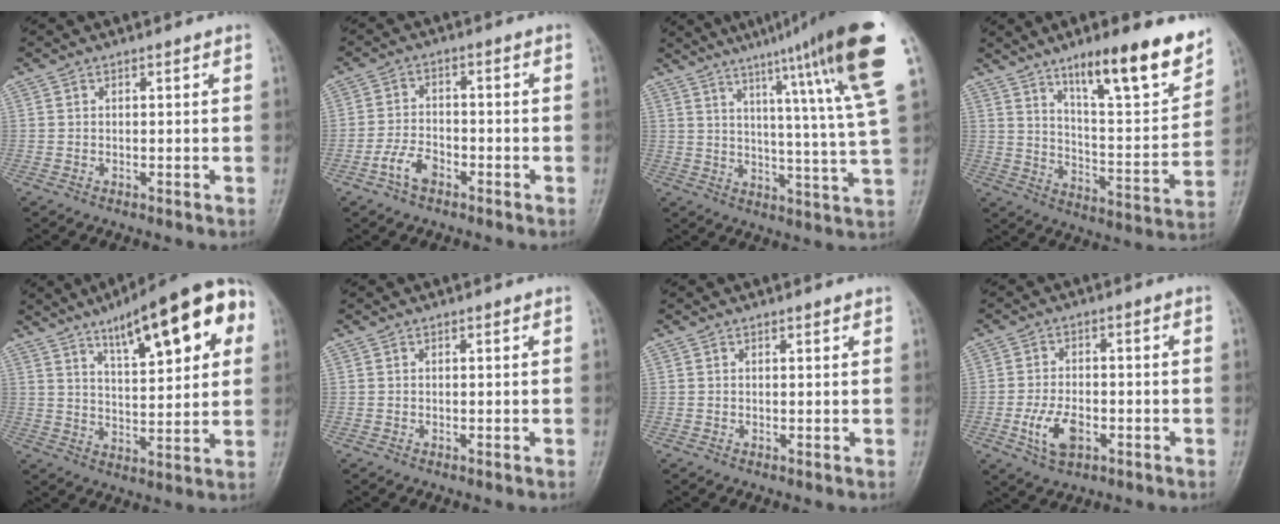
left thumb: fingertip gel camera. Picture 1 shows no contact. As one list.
[{"total": 5.2, "force": [-3.1, 2.9, 3.0], "torque": [-0.054, 0.023, -0.061]}, {"total": 22.0, "force": [12.6, 0.8, 18.1], "torque": [-0.245, -0.046, 0.168]}, {"total": 17.8, "force": [11.8, 3.9, 12.7], "torque": [-0.159, -0.069, 0.193]}, {"total": 19.6, "force": [8.9, 6.3, 16.3], "torque": [-0.198, -0.011, 0.127]}, {"total": 0.0}, {"total": 0.6, "force": [0.5, 0.2, 0.3], "torque": [-0.006, -0.002, 0.006]}, {"total": 7.0, "force": [-2.5, 4.0, 5.2], "torque": [-0.099, 0.010, -0.044]}]